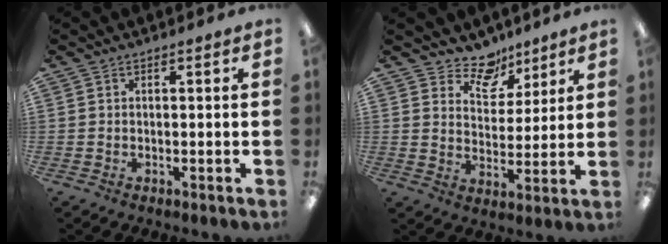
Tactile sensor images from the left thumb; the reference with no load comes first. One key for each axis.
{"total": 9.5, "fx": 7.7, "fy": 4.9, "fz": 2.4, "tx": -0.041, "ty": -0.052, "tz": 0.143}